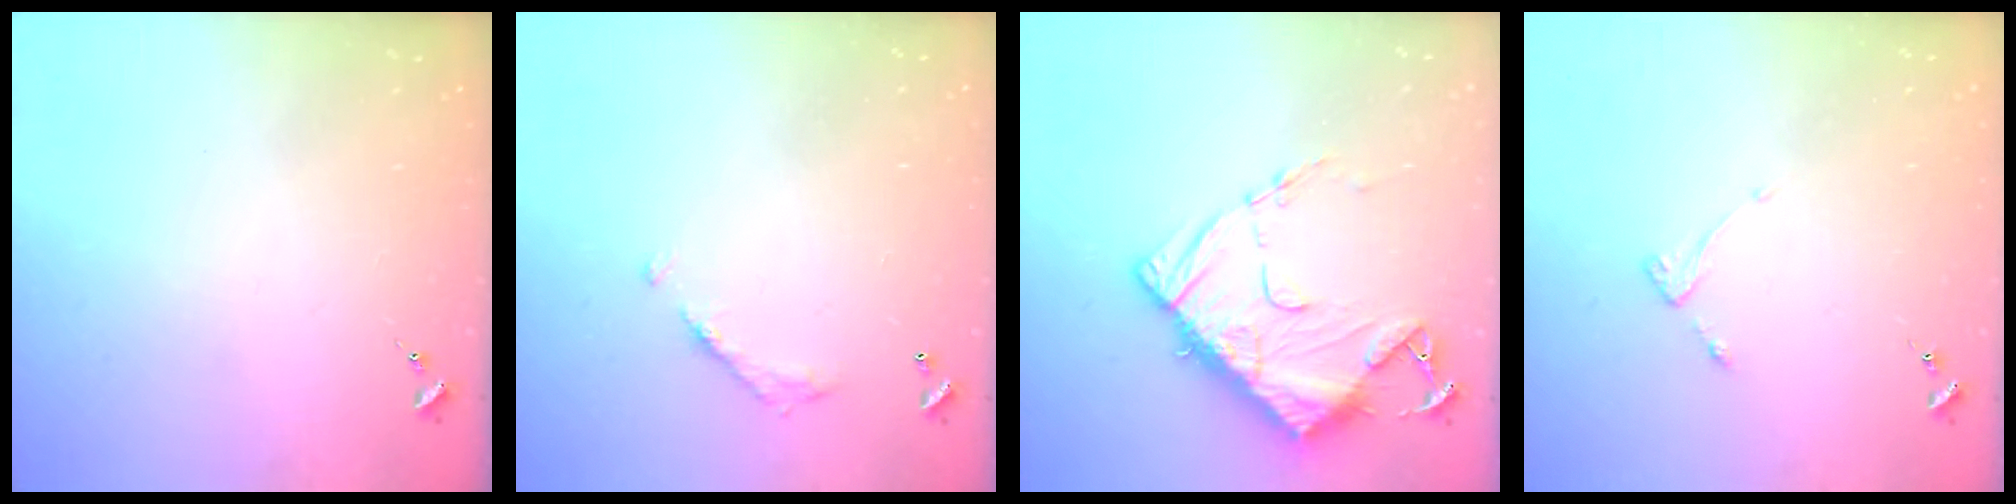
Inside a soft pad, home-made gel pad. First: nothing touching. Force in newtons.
{"total": 7.9, "press": 7.9, "slide": 0.3}
{"total": 13.3, "press": 13.2, "slide": 1.3}
{"total": 2.6, "press": 2.6, "slide": 0.5}